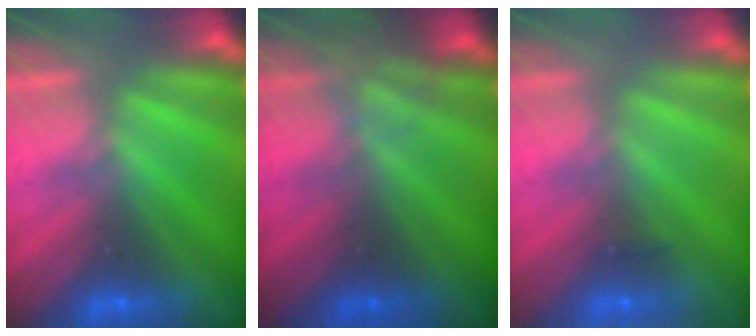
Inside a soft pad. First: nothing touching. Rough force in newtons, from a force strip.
{"total": 2.3}
{"total": 2.4}